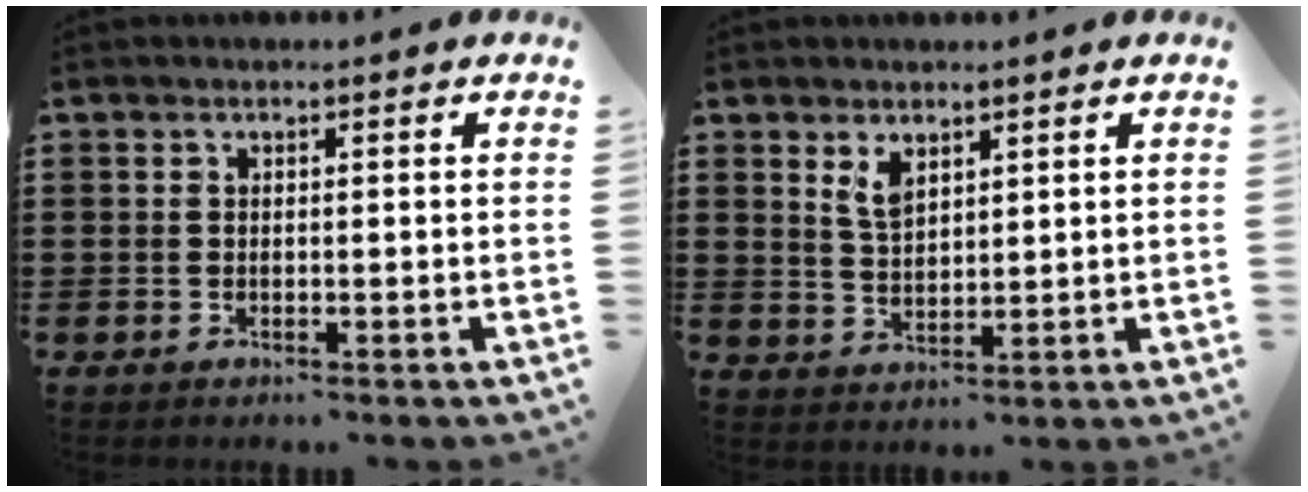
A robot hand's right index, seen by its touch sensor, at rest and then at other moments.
{"total": 3.6, "force": [2.3, 1.7, 2.1], "torque": [-0.048, 0.004, 0.042]}